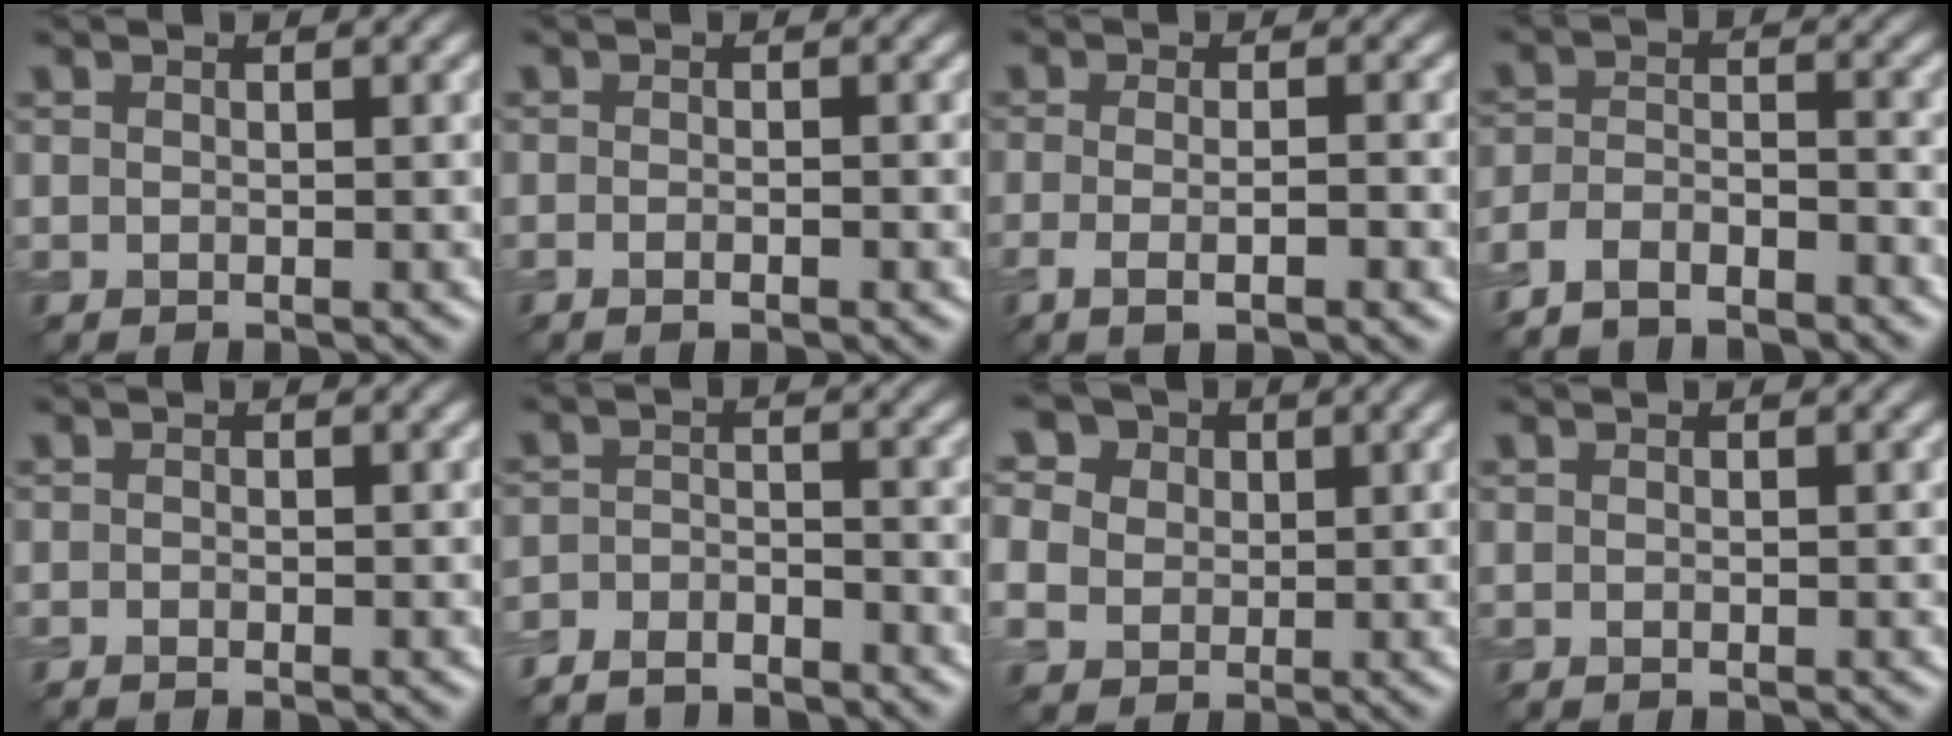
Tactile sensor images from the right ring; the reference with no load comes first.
{"total": 2.2, "force": [-0.6, 1.0, 1.9], "torque": [-0.010, 0.004, -0.016]}
{"total": 4.3, "force": [-1.3, 1.4, 3.8], "torque": [-0.054, -0.008, -0.019]}
{"total": 4.2, "force": [-3.6, 1.3, 1.8], "torque": [-0.031, 0.000, -0.074]}
{"total": 0.5, "force": [-0.5, 0.1, 0.2], "torque": [-0.002, -0.002, -0.010]}
{"total": 4.2, "force": [-4.0, 1.2, 0.7], "torque": [-0.011, -0.005, -0.078]}
{"total": 10.6, "force": [2.8, 9.0, 5.0], "torque": [-0.117, 0.028, 0.024]}
{"total": 0.0}